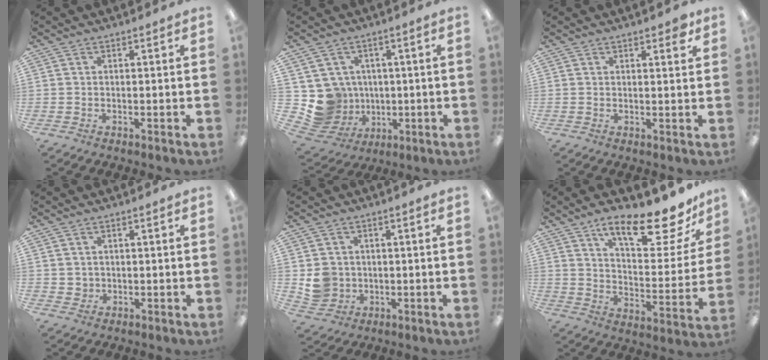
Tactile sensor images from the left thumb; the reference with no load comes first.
{"total": 9.0, "force": [0.2, 9.0, 1.2], "torque": [-0.064, -0.010, 0.017]}
{"total": 2.4, "force": [1.8, 0.7, 1.4], "torque": [-0.013, -0.004, 0.028]}
{"total": 2.0, "force": [0.8, 1.8, 0.2], "torque": [-0.006, 0.002, 0.014]}
{"total": 5.8, "force": [0.6, 5.6, 1.3], "torque": [-0.022, 0.009, 0.019]}
{"total": 19.0, "force": [13.2, 5.8, 12.3], "torque": [-0.179, -0.087, 0.213]}